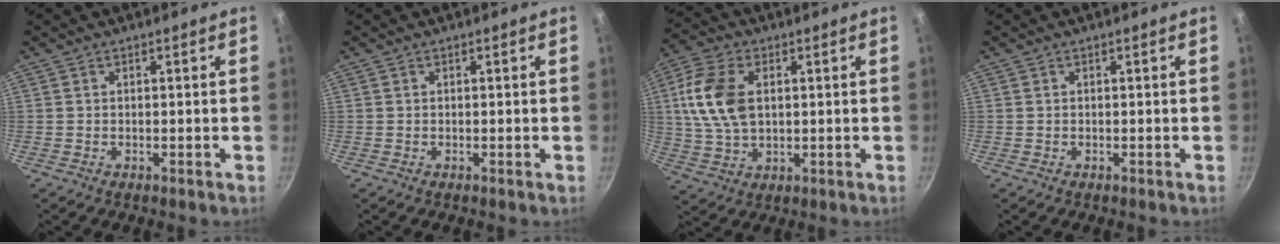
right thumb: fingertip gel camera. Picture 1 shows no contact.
{"total": 0.0}
{"total": 12.5, "force": [2.2, 7.9, 9.5], "torque": [-0.180, 0.003, 0.039]}
{"total": 0.0}